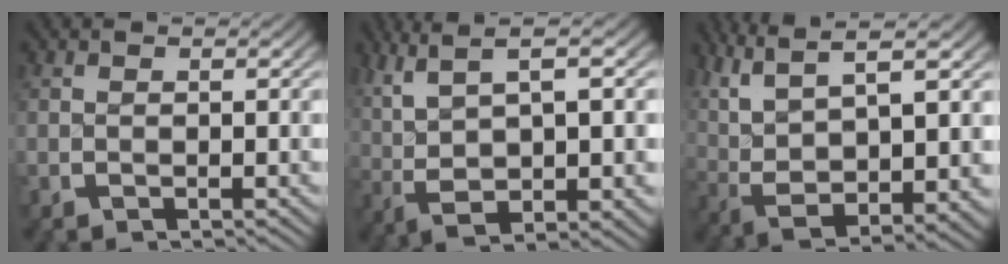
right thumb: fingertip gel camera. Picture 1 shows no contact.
{"total": 8.8, "force": [2.7, 4.1, 7.3], "torque": [-0.134, -0.002, 0.058]}
{"total": 11.5, "force": [1.9, 7.2, 8.8], "torque": [-0.194, -0.034, 0.054]}